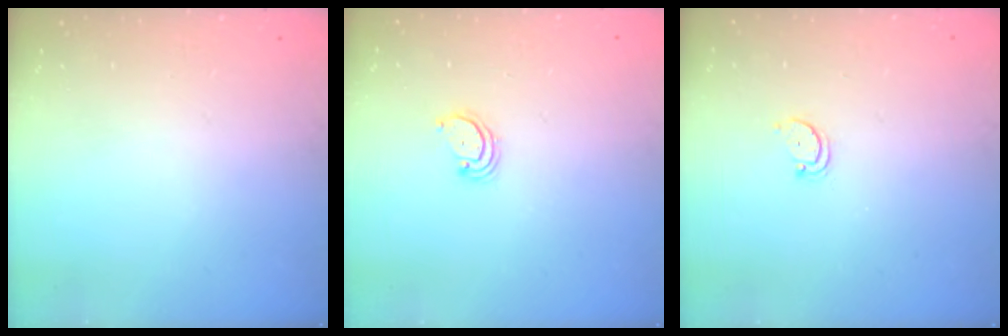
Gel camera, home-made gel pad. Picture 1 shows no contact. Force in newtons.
{"total": 2.8, "press": 2.8, "slide": 0.3}
{"total": 2.5, "press": 2.4, "slide": 0.5}